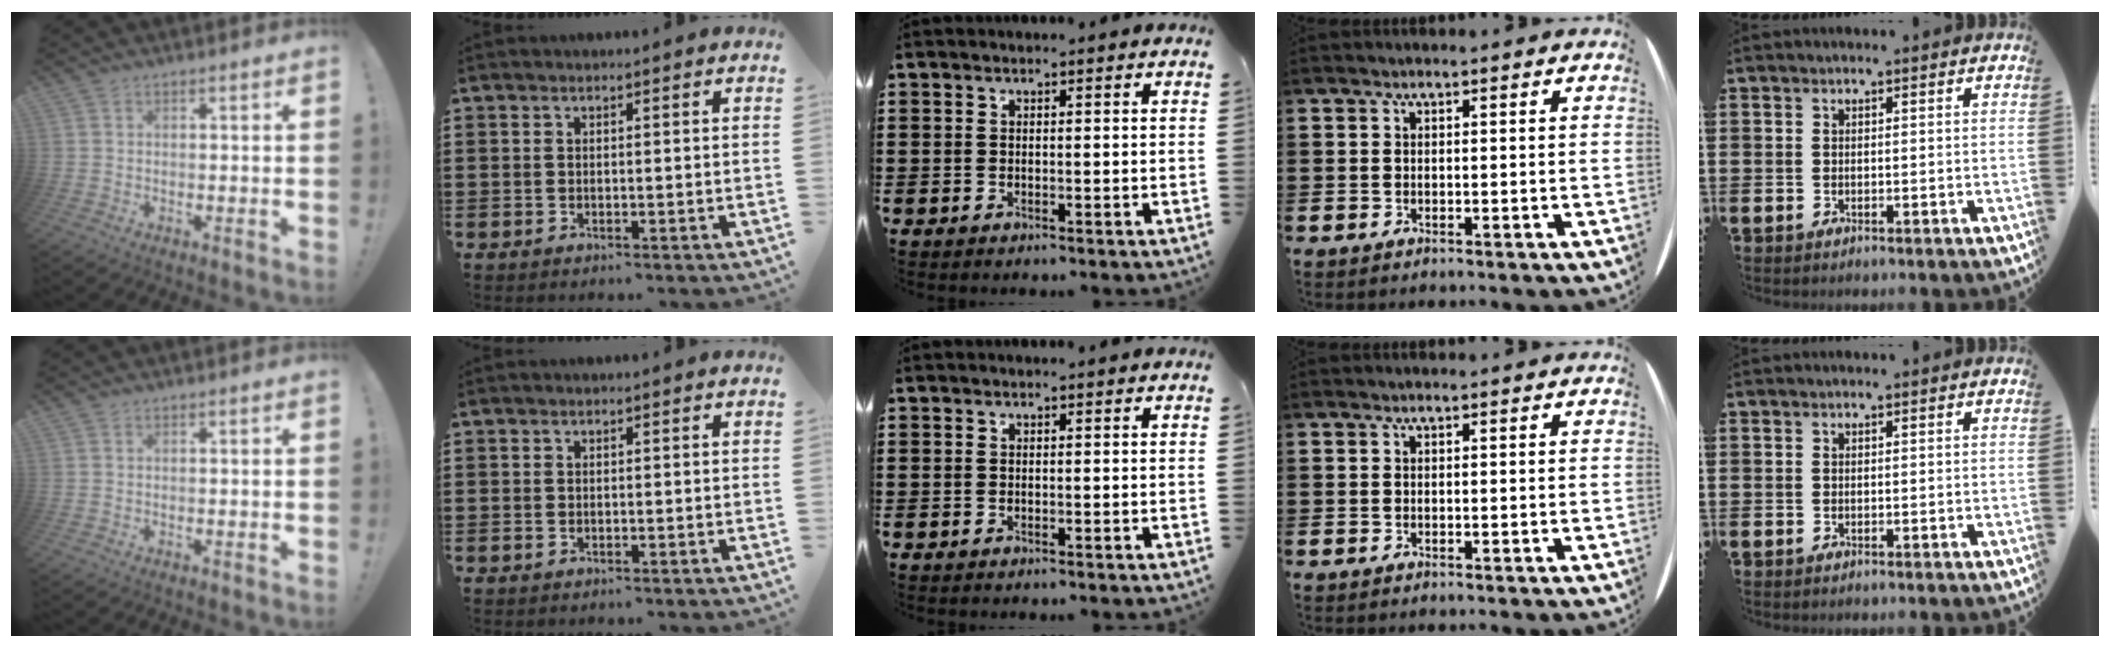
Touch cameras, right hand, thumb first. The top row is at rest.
{}